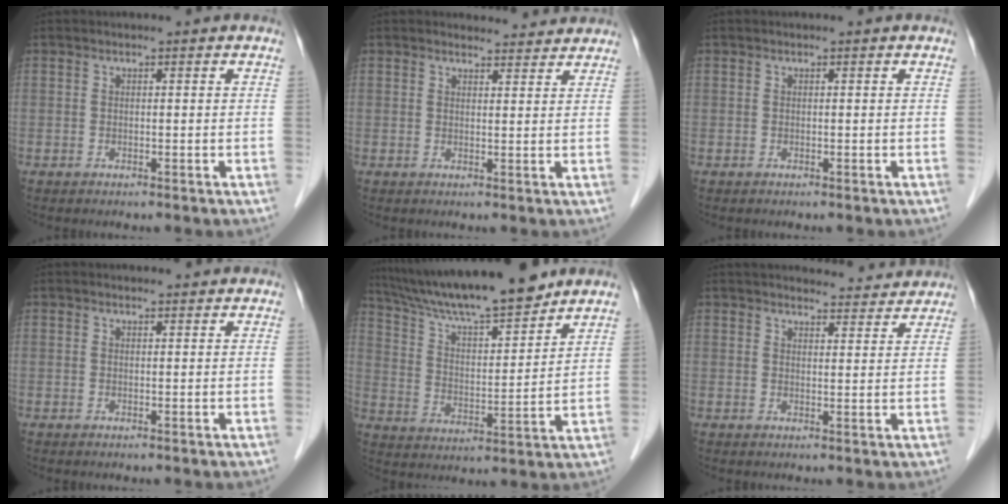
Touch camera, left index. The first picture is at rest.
{"total": 3.9, "force": [3.8, 0.9, 0.0], "torque": [-0.005, 0.006, 0.042]}
{"total": 0.0}
{"total": 1.9, "force": [1.8, 0.2, 0.2], "torque": [-0.011, 0.007, 0.024]}
{"total": 16.4, "force": [14.5, 1.1, 7.7], "torque": [-0.135, 0.007, 0.247]}
{"total": 9.8, "force": [9.5, 1.7, 1.8], "torque": [-0.010, 0.006, 0.106]}